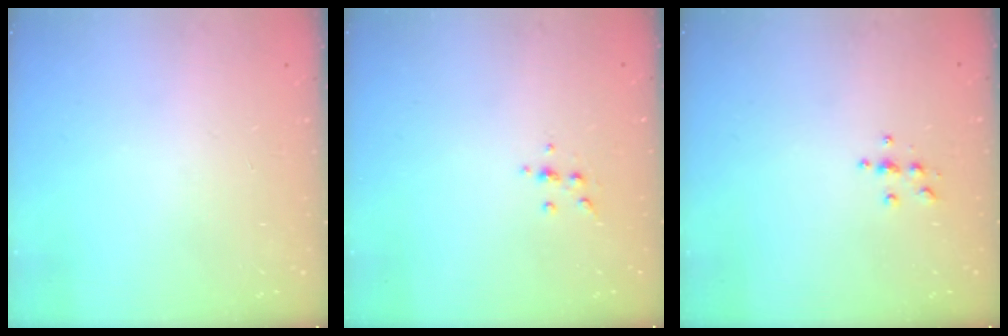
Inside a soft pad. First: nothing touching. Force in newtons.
{"total": 3.6, "press": 3.5, "slide": 0.9}
{"total": 3.8, "press": 3.8, "slide": 0.4}